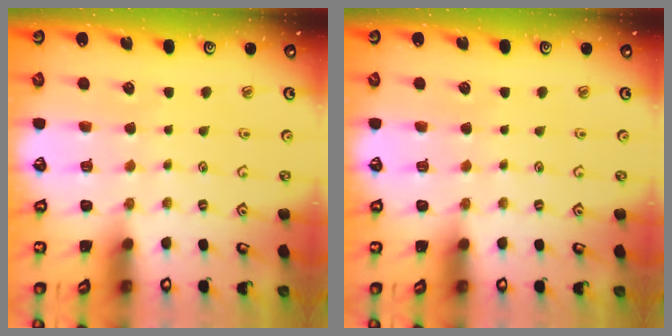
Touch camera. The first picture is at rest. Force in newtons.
{"total": 0.0}